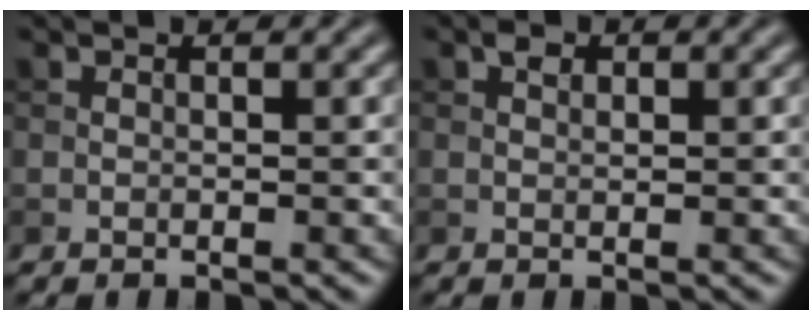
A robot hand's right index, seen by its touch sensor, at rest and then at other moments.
{"total": 1.0, "force": [0.5, 0.7, 0.6], "torque": [-0.009, 0.000, 0.007]}